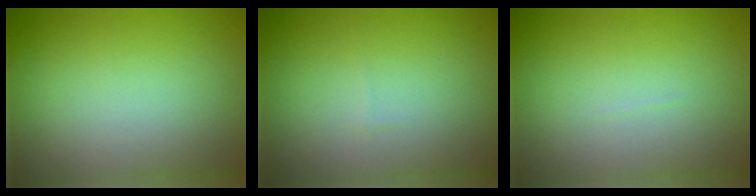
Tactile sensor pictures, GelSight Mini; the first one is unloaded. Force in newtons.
{"total": 0.0}
{"total": 0.0}